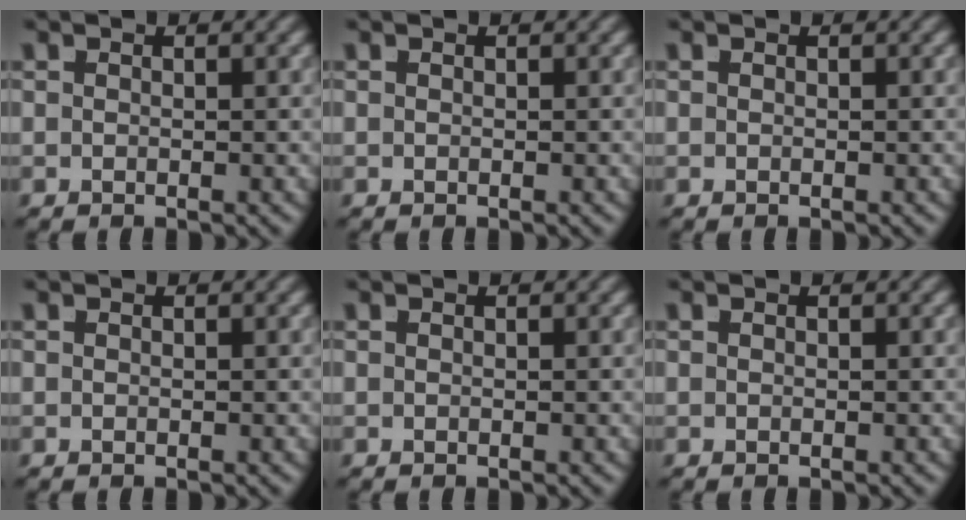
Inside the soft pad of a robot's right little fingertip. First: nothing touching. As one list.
[{"total": 0.0}, {"total": 0.0}, {"total": 0.0}, {"total": 0.0}, {"total": 0.0}]